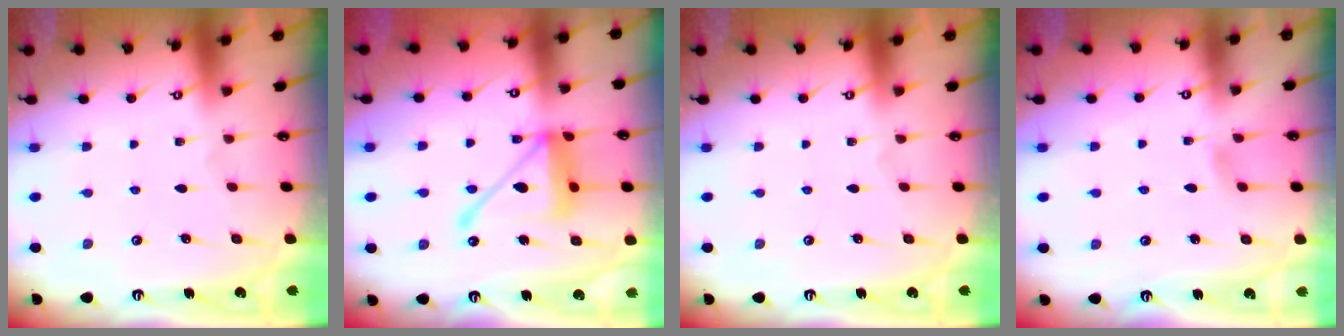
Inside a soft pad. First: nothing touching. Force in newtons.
{"total": 15.3, "press": 15.2, "slide": 1.4}
{"total": 0.0}
{"total": 4.2, "press": 4.2, "slide": 0.6}